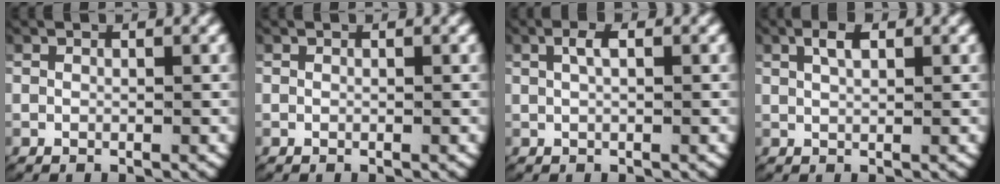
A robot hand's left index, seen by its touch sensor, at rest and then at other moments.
{"total": 0.0}
{"total": 1.8, "force": [0.7, 0.6, 1.5], "torque": [-0.027, 0.005, 0.010]}
{"total": 2.1, "force": [1.1, 0.8, 1.6], "torque": [-0.030, 0.001, 0.022]}